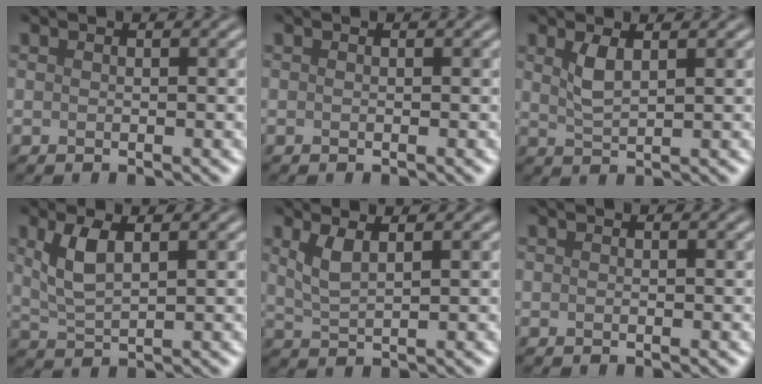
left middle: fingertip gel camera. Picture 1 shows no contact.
{"total": 0.0}
{"total": 2.2, "force": [1.1, 0.7, 1.7], "torque": [-0.040, -0.002, 0.025]}
{"total": 3.4, "force": [1.4, 1.3, 2.8], "torque": [-0.064, -0.001, 0.030]}
{"total": 2.3, "force": [1.2, 0.7, 1.8], "torque": [-0.041, -0.006, 0.029]}
{"total": 0.0}